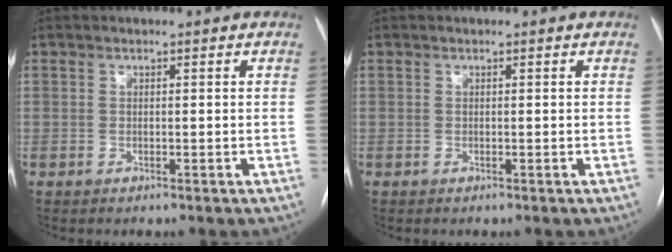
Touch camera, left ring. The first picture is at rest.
{"total": 0.0}